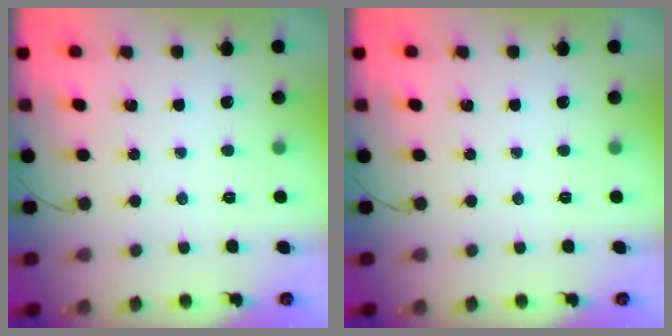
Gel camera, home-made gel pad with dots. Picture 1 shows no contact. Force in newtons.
{"total": 0.0}